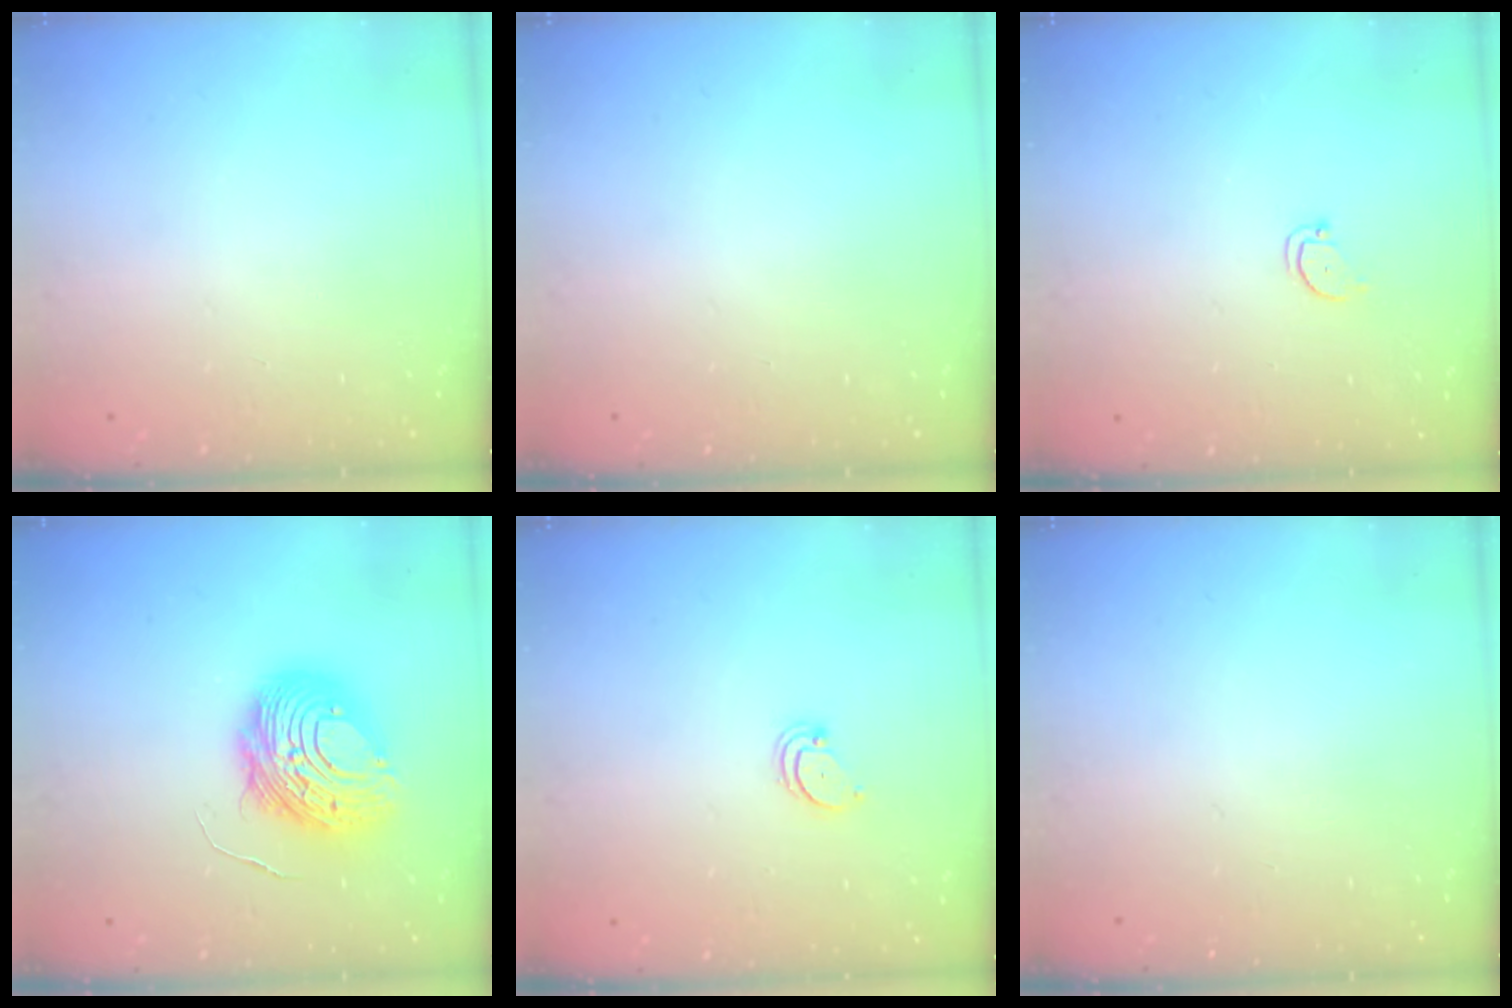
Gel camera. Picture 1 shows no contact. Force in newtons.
{"total": 0.0}
{"total": 2.0, "press": 2.0, "slide": 0.2}
{"total": 13.2, "press": 13.2, "slide": 1.3}
{"total": 1.8, "press": 1.8, "slide": 0.2}
{"total": 0.0}